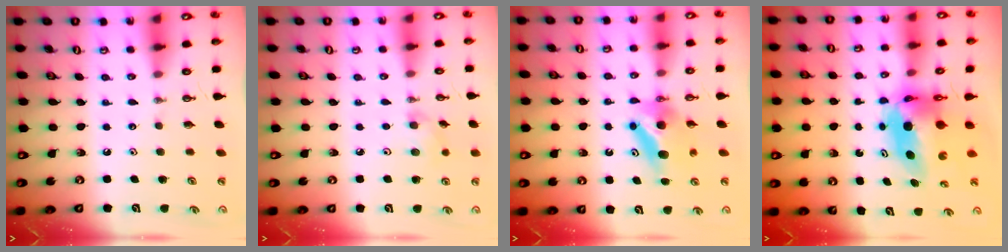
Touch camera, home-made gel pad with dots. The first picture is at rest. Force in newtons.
{"total": 5.8, "press": 5.5, "slide": 1.9}
{"total": 6.5, "press": 6.4, "slide": 0.8}
{"total": 7.5, "press": 7.5, "slide": 0.6}